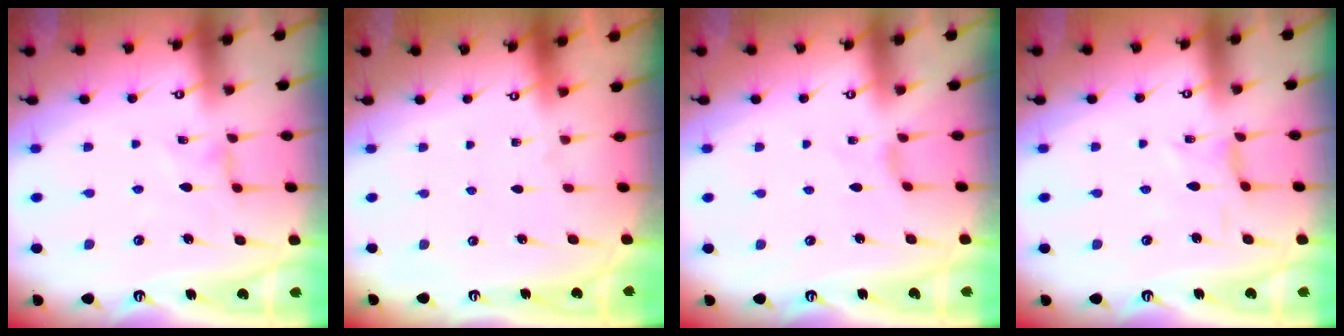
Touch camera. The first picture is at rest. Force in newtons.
{"total": 0.0}
{"total": 0.0}
{"total": 1.2, "press": 1.2, "slide": 0.4}